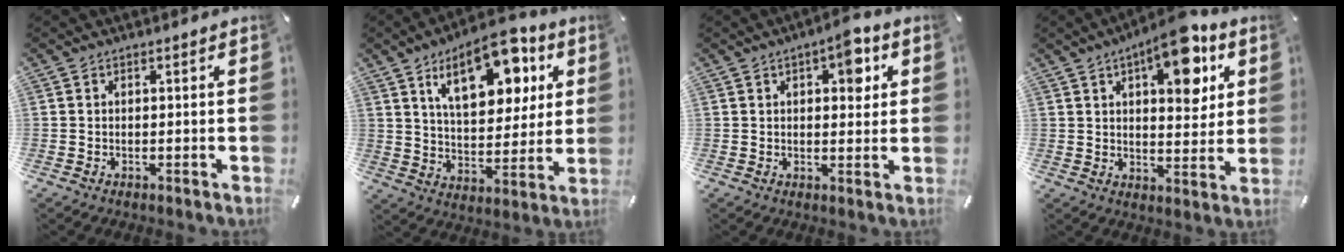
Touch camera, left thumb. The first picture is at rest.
{"total": 18.5, "force": [9.7, 9.5, 12.5], "torque": [-0.190, -0.029, 0.164]}
{"total": 7.2, "force": [2.6, 3.6, 5.6], "torque": [-0.056, -0.012, 0.035]}
{"total": 13.5, "force": [7.4, 6.0, 9.6], "torque": [-0.116, -0.039, 0.119]}